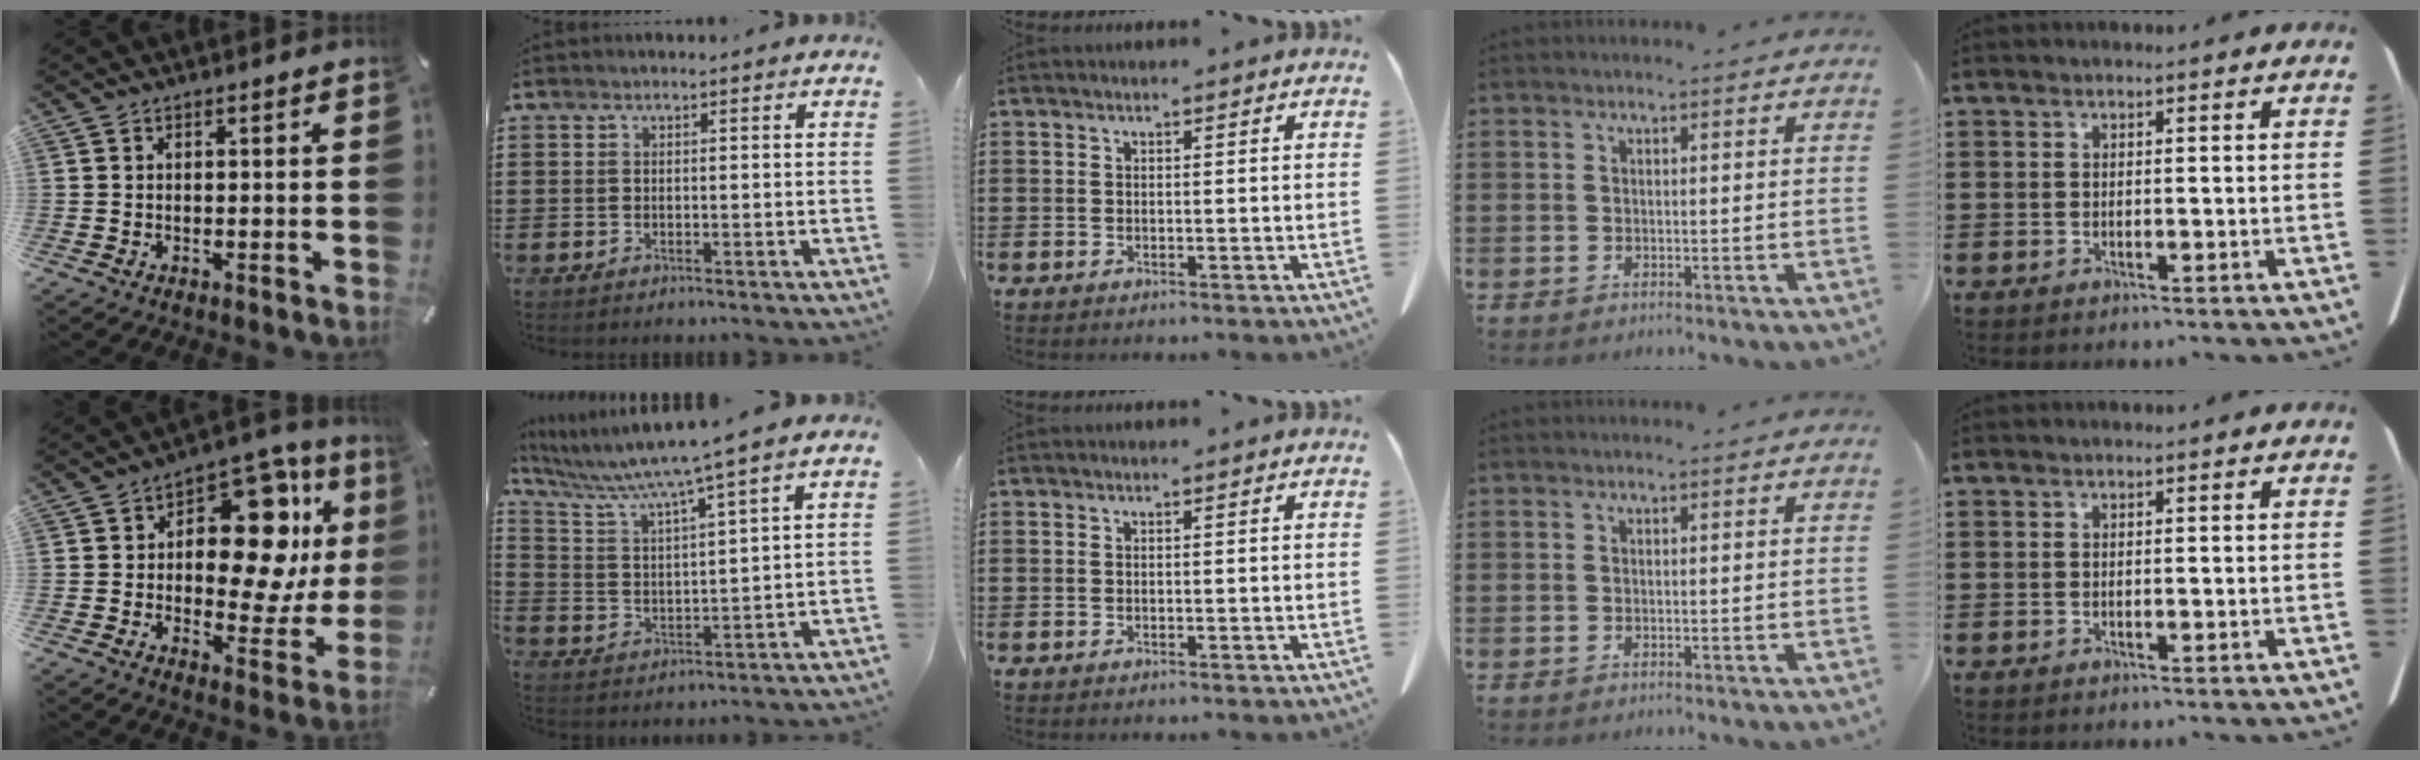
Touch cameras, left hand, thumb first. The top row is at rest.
{"thumb": {"total": 17.5, "force": [5.5, 9.8, 13.5], "torque": [-0.178, -0.038, 0.090]}, "index": {"total": 6.4, "force": [5.3, -1.1, 3.4], "torque": [-0.091, -0.046, 0.082]}}